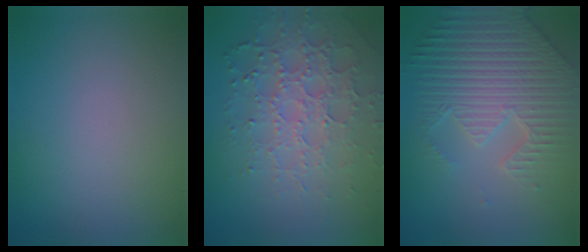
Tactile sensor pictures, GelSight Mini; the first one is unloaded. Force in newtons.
{"total": 4.9, "press": 4.3, "slide": 2.5}
{"total": 7.1, "press": 5.5, "slide": 4.5}